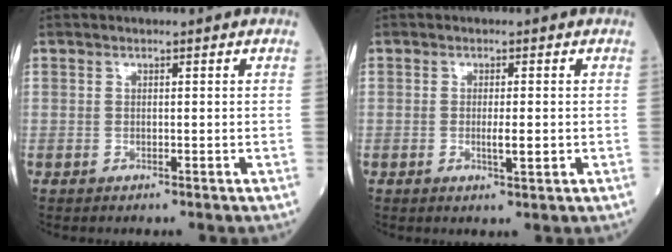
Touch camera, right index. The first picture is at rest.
{"total": 3.0, "force": [-0.5, 0.7, 2.8], "torque": [-0.054, -0.003, -0.004]}